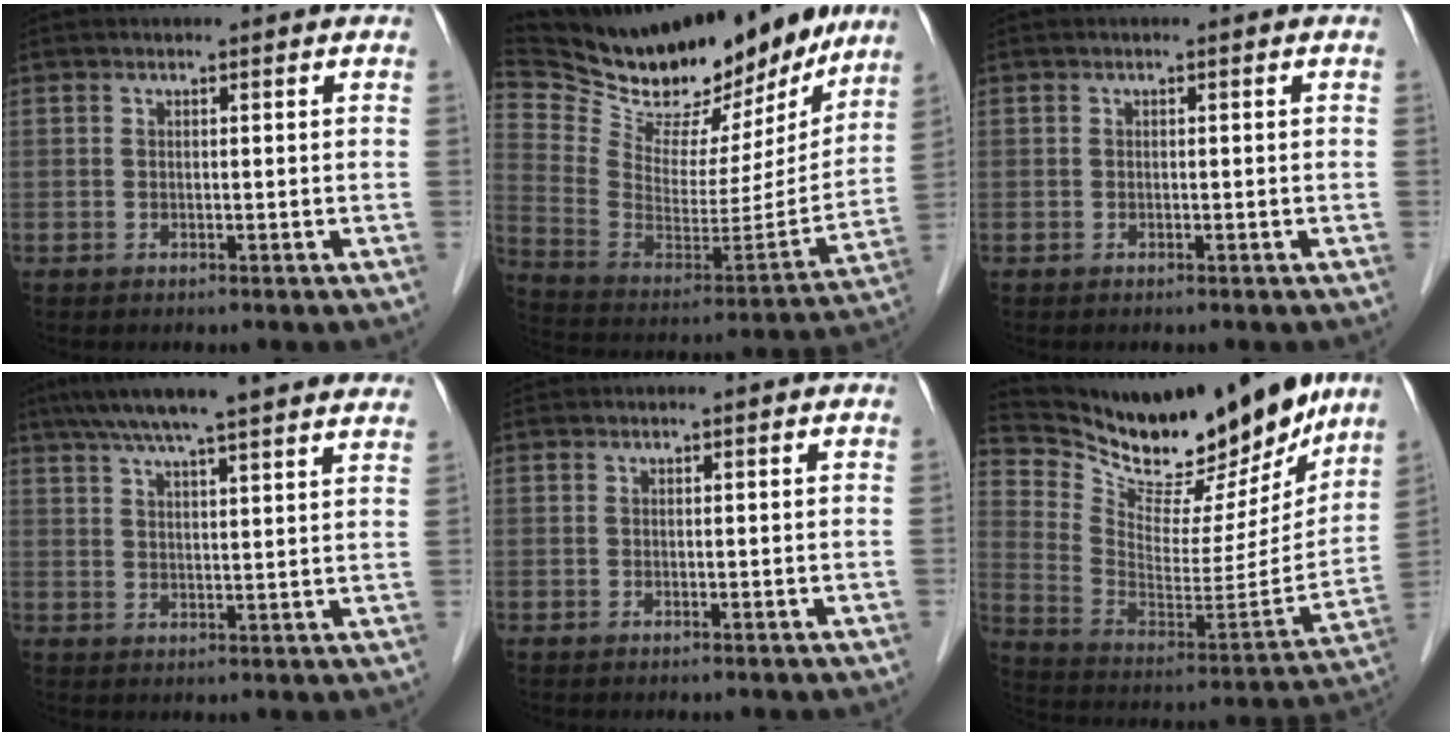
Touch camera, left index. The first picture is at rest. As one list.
[{"total": 28.3, "force": [25.2, 7.9, 10.3], "torque": [-0.190, -0.037, 0.376]}, {"total": 0.0}, {"total": 19.9, "force": [16.8, 1.8, 10.6], "torque": [-0.167, 0.040, 0.221]}, {"total": 2.3, "force": [2.2, 0.3, 0.3], "torque": [-0.010, 0.028, 0.035]}, {"total": 24.8, "force": [21.5, 5.8, 10.7], "torque": [-0.185, -0.038, 0.332]}]